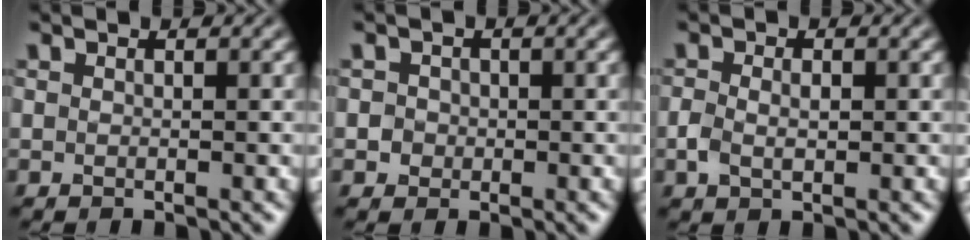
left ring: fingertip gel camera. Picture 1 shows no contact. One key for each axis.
{"total": 1.6, "fx": 0.1, "fy": 1.5, "fz": 0.4, "tx": 0.008, "ty": 0.002, "tz": -0.002}
{"total": 2.2, "fx": -0.4, "fy": 1.4, "fz": 1.6, "tx": -0.035, "ty": -0.001, "tz": -0.007}